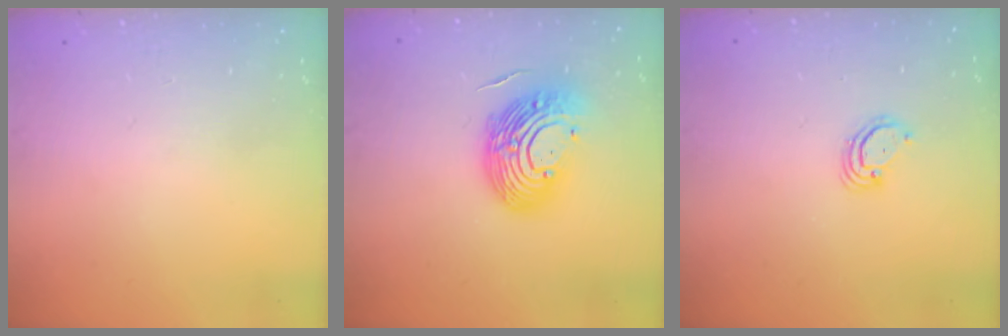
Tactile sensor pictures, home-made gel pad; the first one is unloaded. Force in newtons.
{"total": 14.4, "press": 14.2, "slide": 2.4}
{"total": 2.8, "press": 2.8, "slide": 0.3}